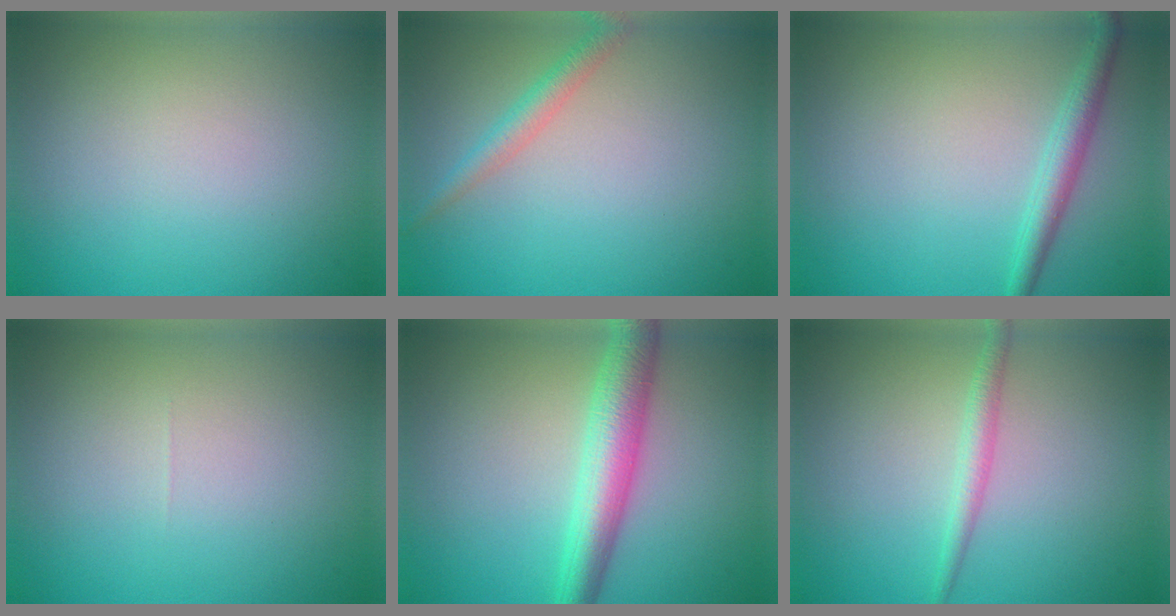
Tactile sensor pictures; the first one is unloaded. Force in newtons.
{"total": 2.1, "press": 2.1, "slide": 0.0}
{"total": 2.4, "press": 2.4, "slide": 0.1}
{"total": 0.0}
{"total": 5.2, "press": 5.2, "slide": 0.0}
{"total": 1.7, "press": 1.7, "slide": 0.0}